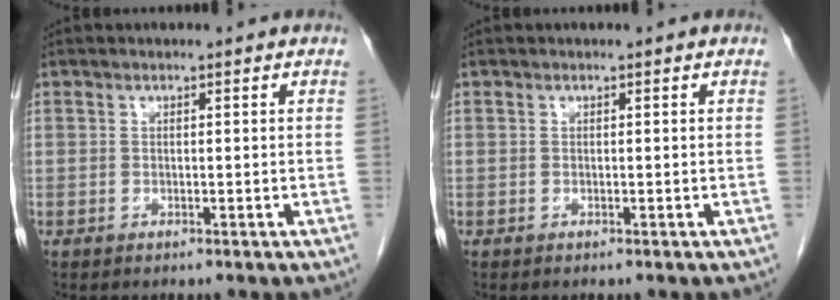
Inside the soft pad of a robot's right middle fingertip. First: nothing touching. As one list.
[{"total": 0.0}]